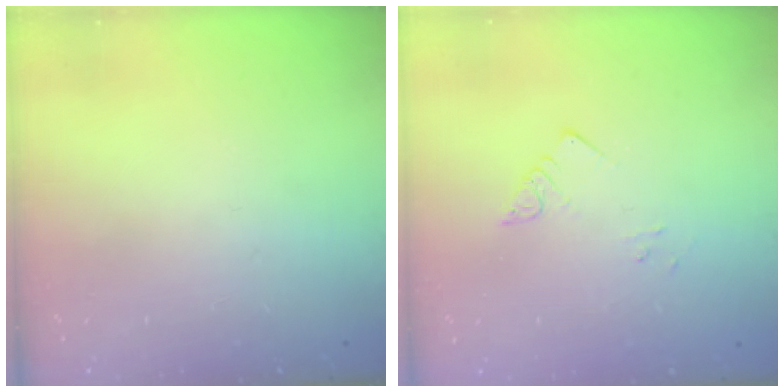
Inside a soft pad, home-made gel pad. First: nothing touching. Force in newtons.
{"total": 2.9, "press": 2.9, "slide": 0.4}